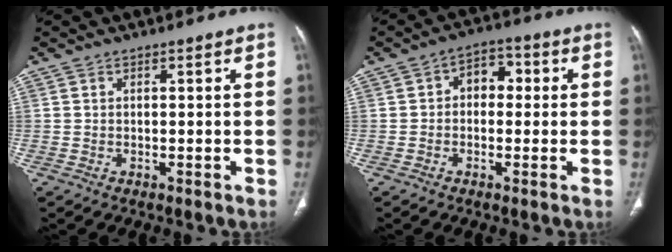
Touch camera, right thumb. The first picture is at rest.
{"total": 5.8, "force": [0.4, 4.1, 4.0], "torque": [-0.031, 0.020, -0.004]}